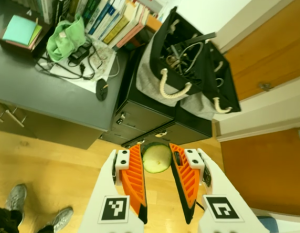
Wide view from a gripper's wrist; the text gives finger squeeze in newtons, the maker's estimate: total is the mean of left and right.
{"total": 8.7, "left": 8.9, "right": 8.5}